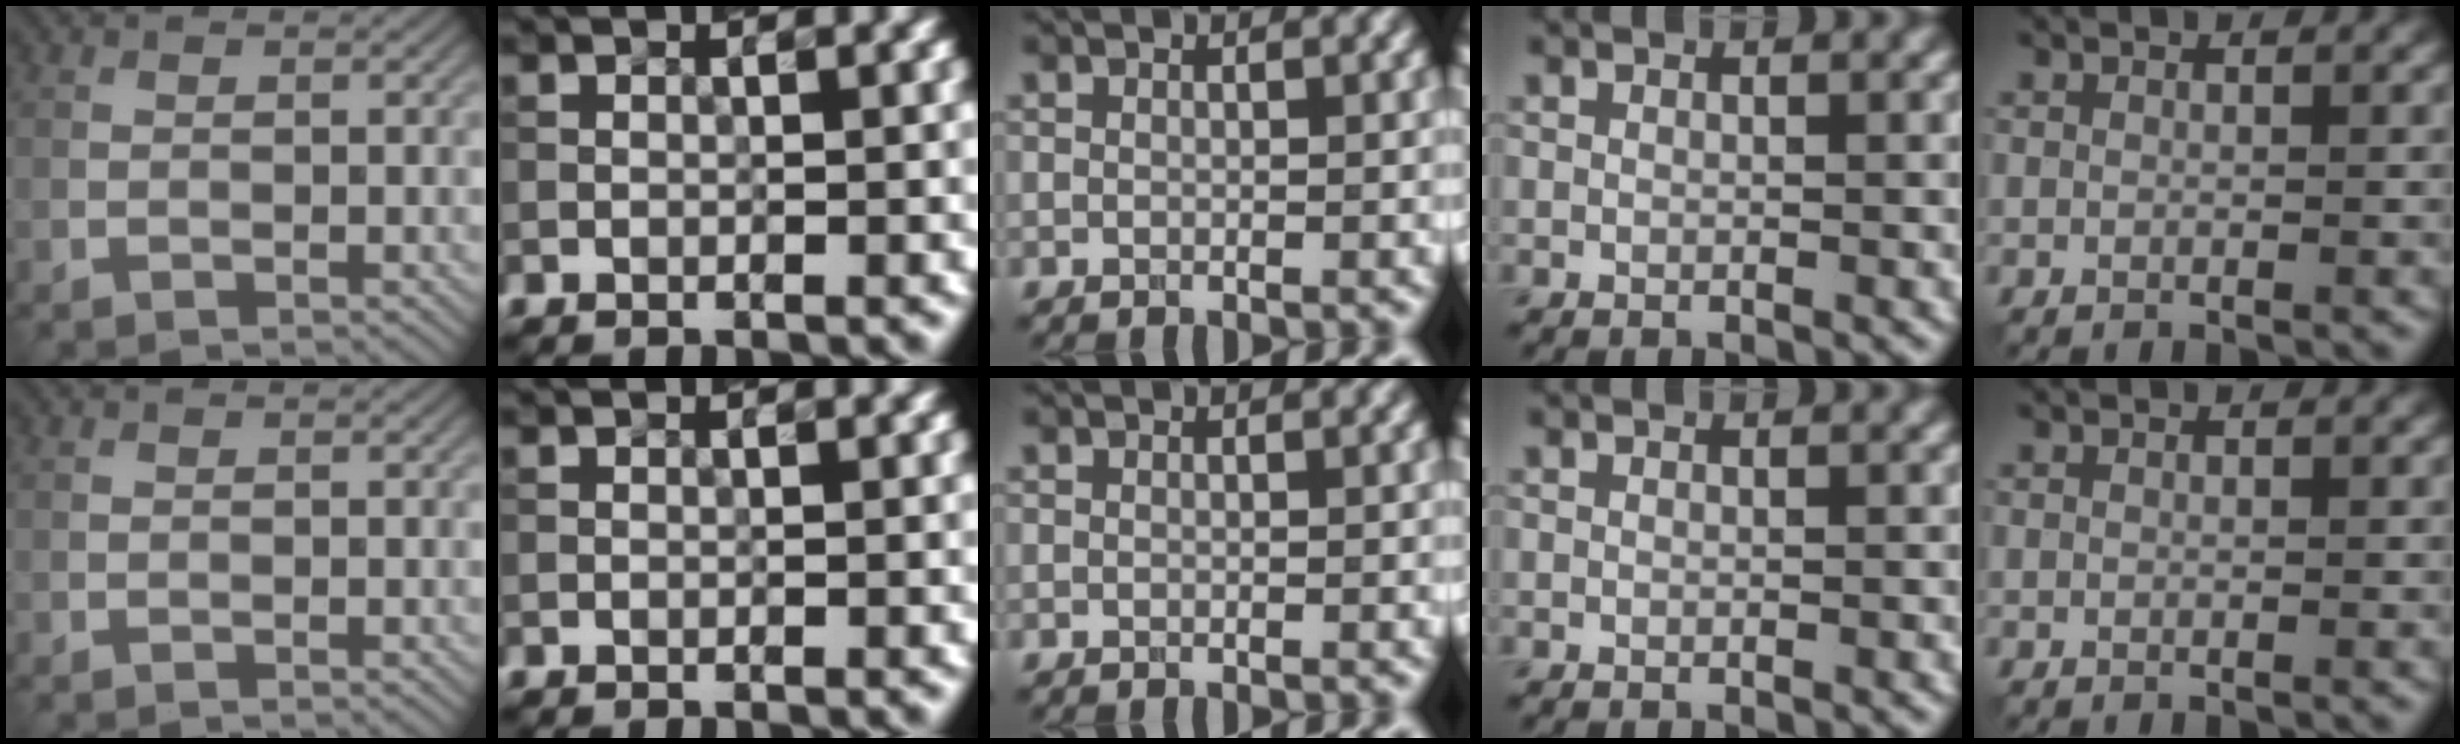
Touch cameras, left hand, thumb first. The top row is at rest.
{}